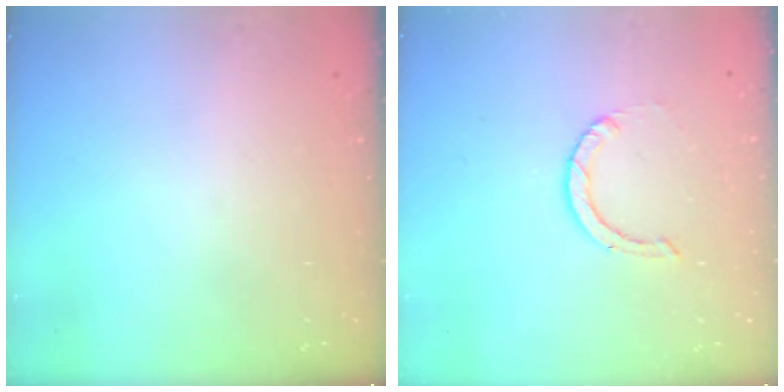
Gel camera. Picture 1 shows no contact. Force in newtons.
{"total": 0.9, "press": 0.9, "slide": 0.1}